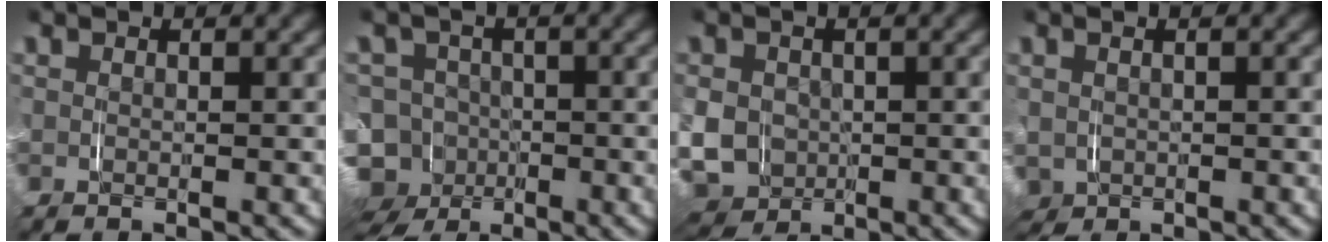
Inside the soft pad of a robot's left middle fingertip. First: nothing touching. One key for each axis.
{"total": 12.0, "fx": -5.5, "fy": 10.3, "fz": 2.9, "tx": -0.087, "ty": -0.068, "tz": -0.092}
{"total": 6.6, "fx": -1.7, "fy": 5.8, "fz": 2.7, "tx": -0.084, "ty": -0.042, "tz": -0.015}
{"total": 2.2, "fx": -0.6, "fy": 2.0, "fz": 0.7, "tx": -0.034, "ty": -0.019, "tz": -0.003}